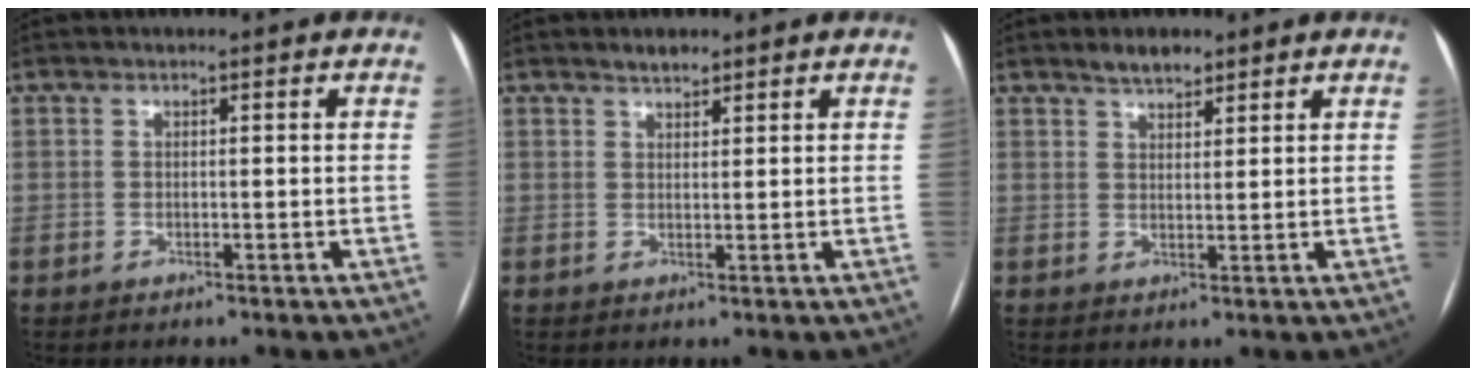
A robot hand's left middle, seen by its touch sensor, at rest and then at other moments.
{"total": 1.7, "force": [1.5, 0.6, 0.5], "torque": [-0.012, 0.003, 0.026]}
{"total": 3.0, "force": [2.5, 1.1, 1.2], "torque": [-0.024, 0.005, 0.043]}